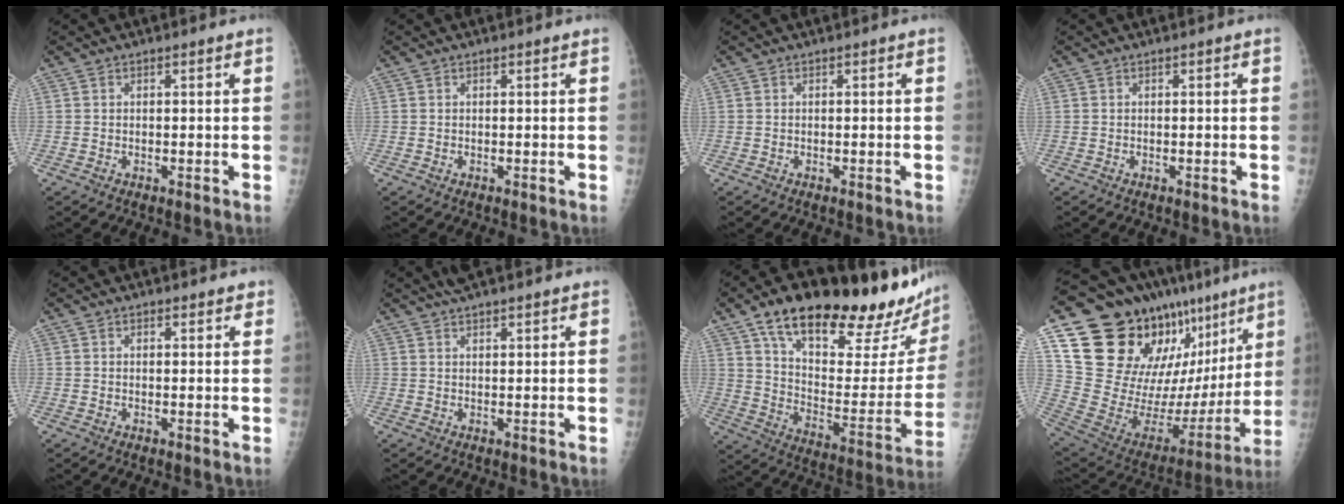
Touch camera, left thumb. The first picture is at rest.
{"total": 0.0}
{"total": 0.0}
{"total": 0.0}
{"total": 1.7, "force": [1.3, 1.0, 0.6], "torque": [0.013, -0.003, 0.009]}
{"total": 5.8, "force": [4.7, 1.2, 3.1], "torque": [-0.037, 0.010, 0.078]}
{"total": 32.7, "force": [21.7, 10.7, 21.9], "torque": [-0.292, -0.048, 0.324]}
{"total": 31.2, "force": [16.5, 16.2, 20.9], "torque": [-0.280, -0.021, 0.289]}